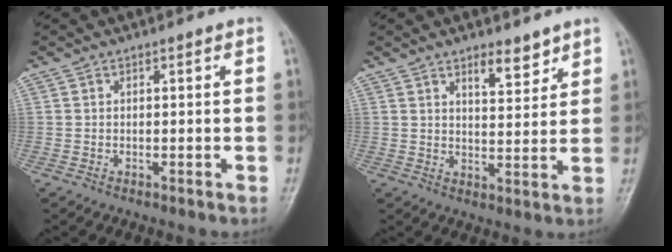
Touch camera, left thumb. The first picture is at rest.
{"total": 5.4, "force": [3.9, 2.0, 3.2], "torque": [-0.034, -0.031, 0.062]}